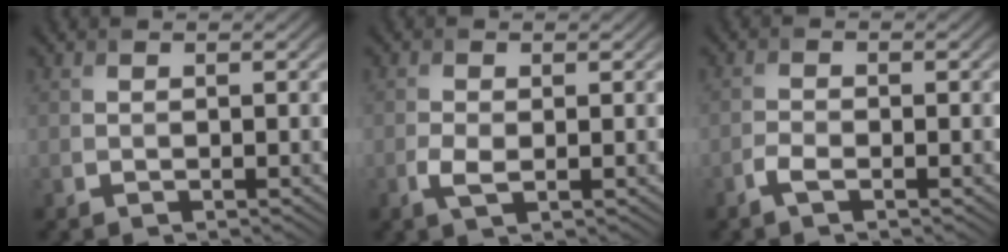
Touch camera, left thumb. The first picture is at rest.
{"total": 2.1, "force": [-0.6, 0.9, 1.8], "torque": [-0.043, -0.003, -0.013]}
{"total": 1.8, "force": [-1.2, 0.6, 1.2], "torque": [-0.031, 0.001, -0.028]}